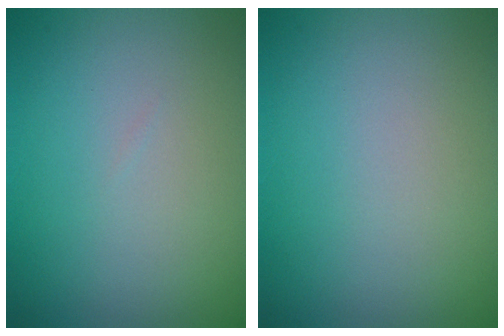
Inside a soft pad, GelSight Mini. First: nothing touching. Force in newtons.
{"total": 0.0}